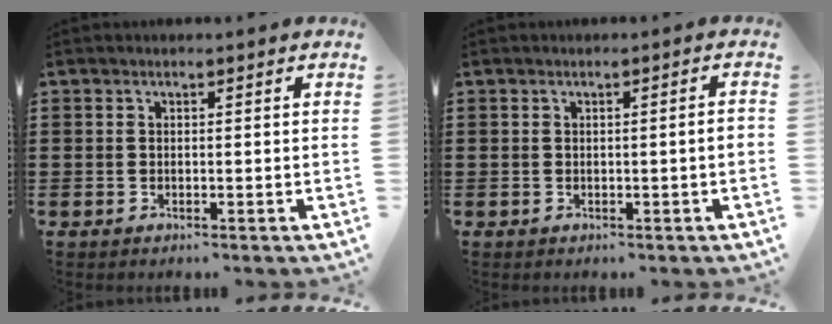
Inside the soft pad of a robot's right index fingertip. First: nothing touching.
{"total": 1.4, "force": [-0.3, -0.1, 1.4], "torque": [-0.022, -0.003, -0.005]}